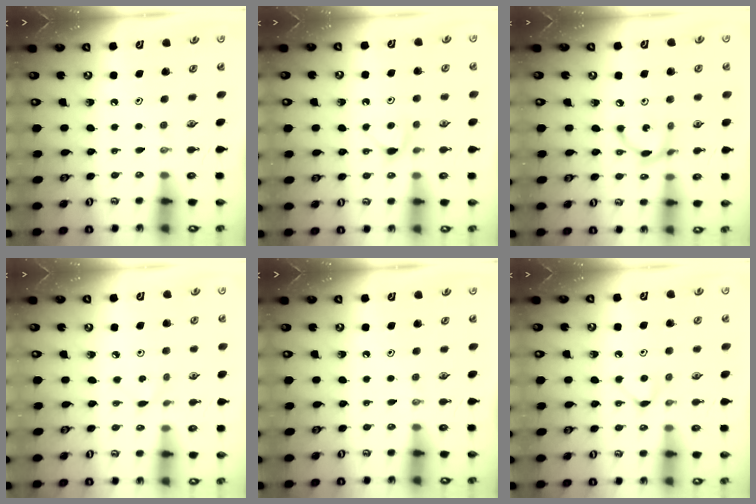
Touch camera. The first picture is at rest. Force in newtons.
{"total": 6.0, "press": 6.0, "slide": 0.8}
{"total": 8.2, "press": 8.2, "slide": 0.5}
{"total": 2.5, "press": 2.5, "slide": 0.3}
{"total": 0.0}
{"total": 4.7, "press": 4.7, "slide": 0.7}